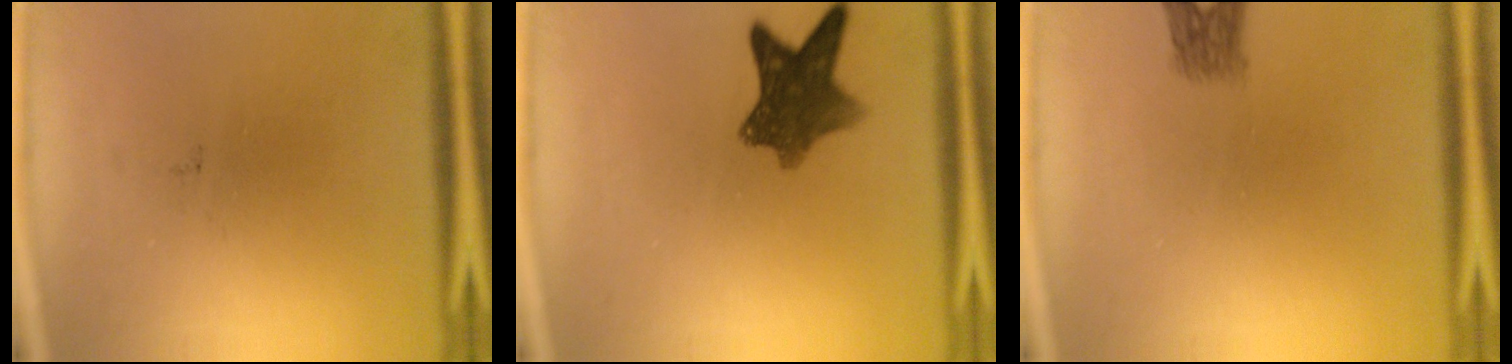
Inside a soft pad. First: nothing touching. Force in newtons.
{"total": 8.6}
{"total": 2.5}